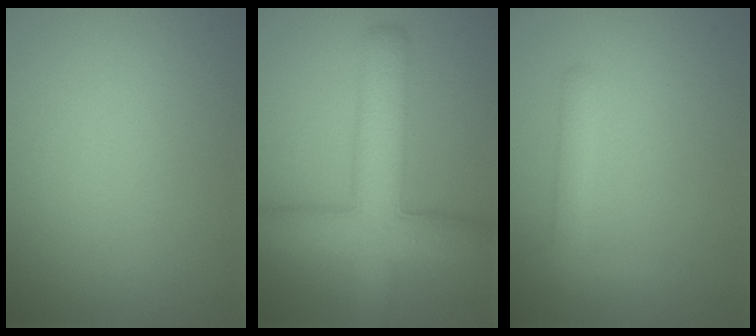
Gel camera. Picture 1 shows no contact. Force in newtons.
{"total": 7.5, "press": 7.5, "slide": 0.2}
{"total": 1.8, "press": 1.8, "slide": 0.1}